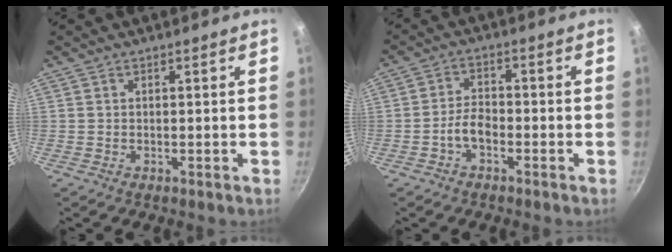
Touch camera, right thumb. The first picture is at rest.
{"total": 4.0, "force": [-2.0, 2.2, 2.7], "torque": [-0.044, 0.027, -0.042]}